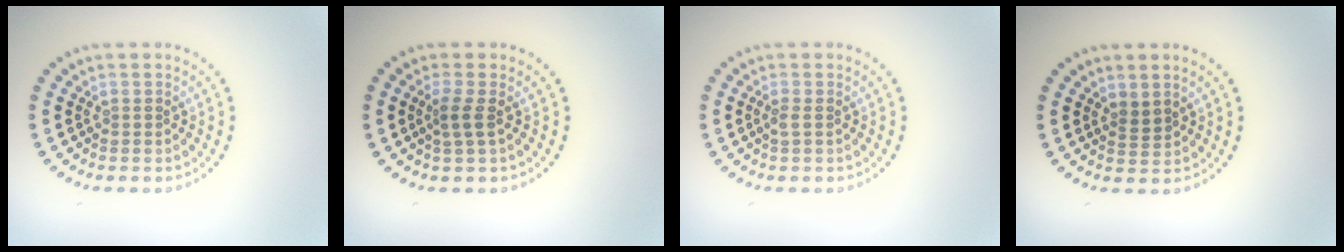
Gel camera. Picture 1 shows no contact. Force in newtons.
{"total": 1.6, "press": 1.3, "slide": 0.9}
{"total": 0.7, "press": 0.6, "slide": 0.4}
{"total": 1.2, "press": 1.0, "slide": 0.7}